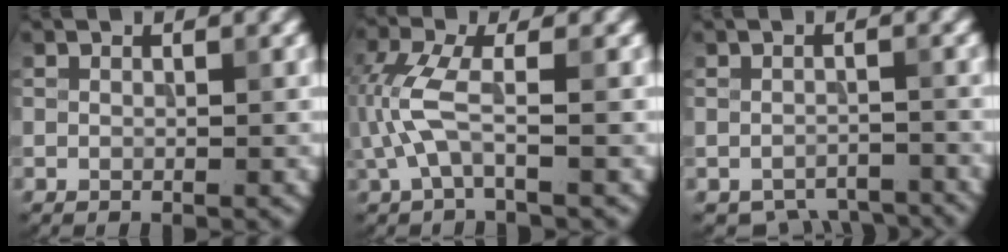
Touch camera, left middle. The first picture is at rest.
{"total": 4.0, "force": [-0.7, 1.1, 3.7], "torque": [-0.101, 0.006, -0.021]}
{"total": 3.9, "force": [-3.6, 1.3, 0.7], "torque": [-0.008, -0.013, -0.049]}